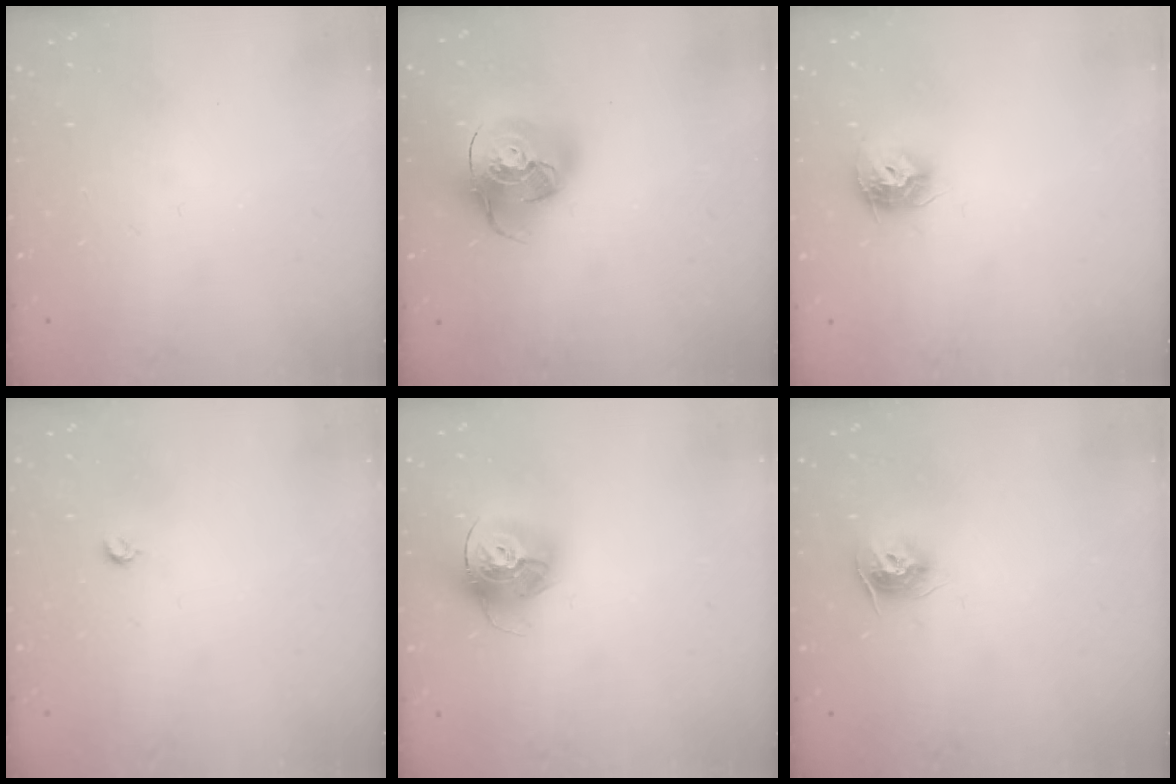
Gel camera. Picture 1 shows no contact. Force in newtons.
{"total": 18.0, "press": 17.8, "slide": 2.8}
{"total": 9.3, "press": 9.3, "slide": 0.3}
{"total": 3.2, "press": 3.2, "slide": 0.3}
{"total": 14.7, "press": 14.6, "slide": 1.4}
{"total": 9.6, "press": 9.6, "slide": 0.7}